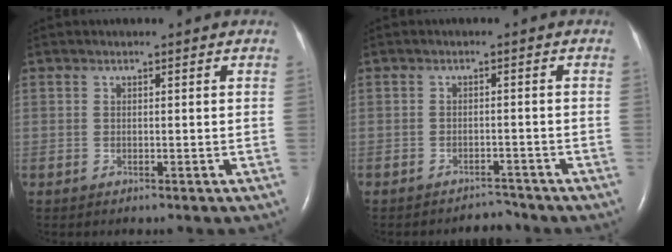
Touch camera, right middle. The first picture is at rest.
{"total": 2.1, "force": [-2.0, 0.3, -0.5], "torque": [0.008, -0.005, -0.028]}